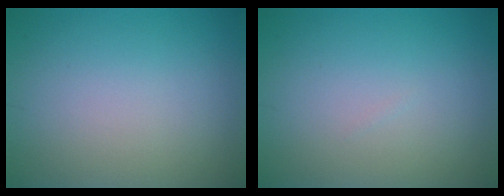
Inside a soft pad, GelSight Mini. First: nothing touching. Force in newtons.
{"total": 0.0}